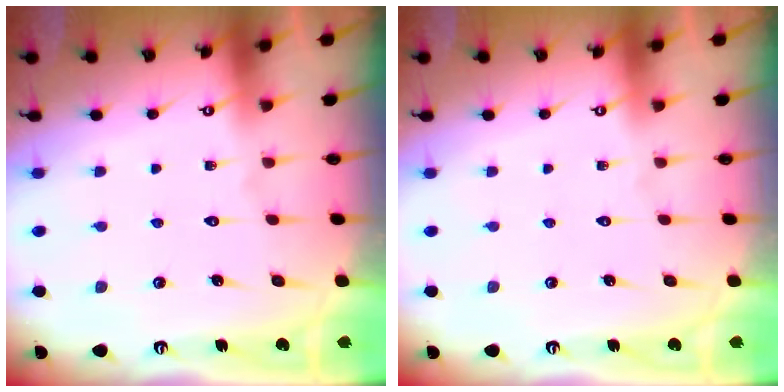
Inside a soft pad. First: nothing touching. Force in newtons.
{"total": 0.0}